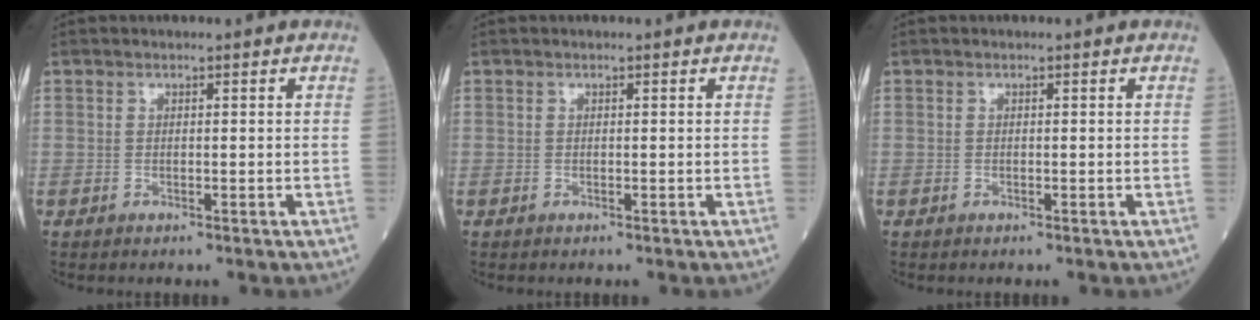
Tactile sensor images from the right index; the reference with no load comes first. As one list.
[{"total": 0.0}, {"total": 0.0}]